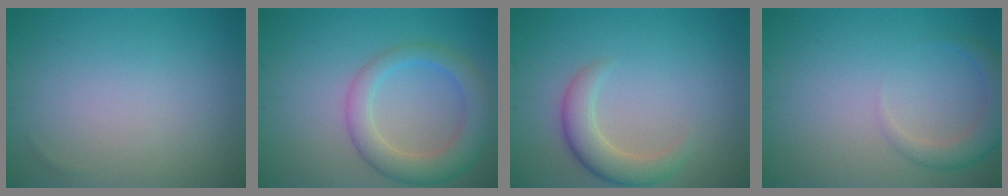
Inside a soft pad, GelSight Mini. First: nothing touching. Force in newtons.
{"total": 4.9, "press": 4.9, "slide": 0.5}
{"total": 3.5, "press": 3.5, "slide": 0.3}
{"total": 2.8, "press": 2.8, "slide": 0.3}